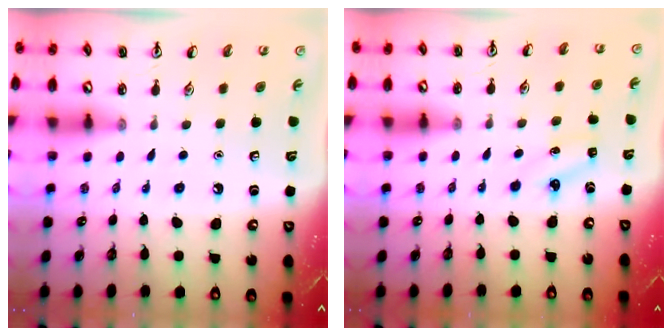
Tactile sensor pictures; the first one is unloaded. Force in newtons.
{"total": 2.5, "press": 2.4, "slide": 0.8}